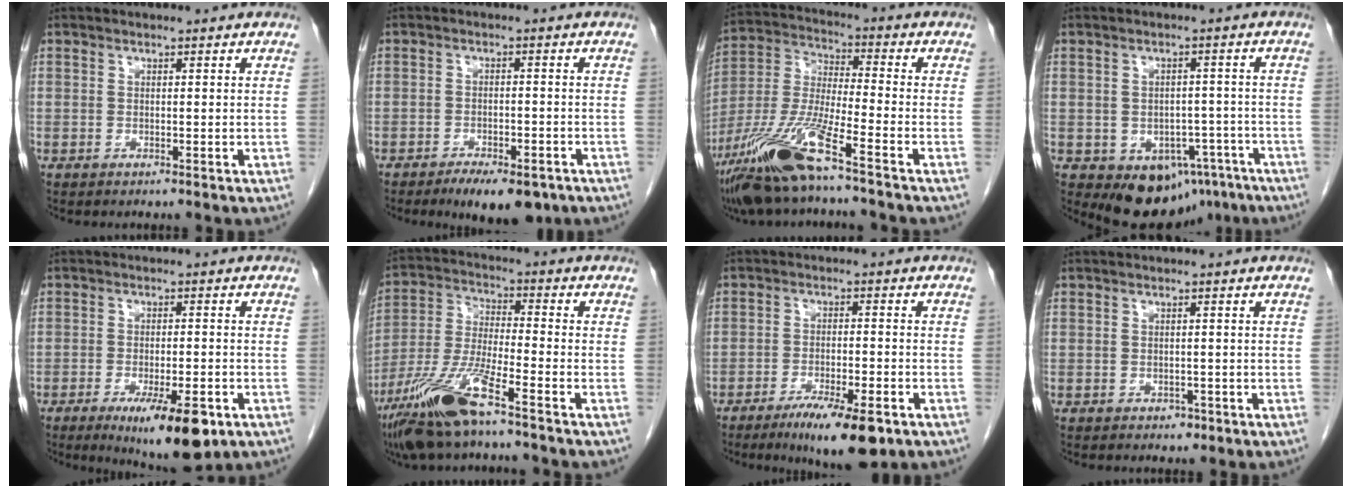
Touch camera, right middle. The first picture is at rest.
{"total": 8.3, "force": [-5.9, 3.1, 4.9], "torque": [-0.062, -0.003, -0.083]}
{"total": 14.0, "force": [-9.1, 0.6, 10.5], "torque": [-0.226, -0.025, -0.176]}
{"total": 10.6, "force": [-6.4, 6.9, 4.7], "torque": [-0.042, 0.020, -0.081]}
{"total": 10.5, "force": [-5.6, 2.3, 8.6], "torque": [-0.125, -0.018, -0.075]}
{"total": 12.2, "force": [-8.0, 0.8, 9.2], "torque": [-0.197, -0.027, -0.156]}
{"total": 9.6, "force": [-6.0, 1.6, 7.3], "torque": [-0.114, -0.017, -0.092]}
{"total": 1.1, "force": [-0.6, 0.8, 0.4], "torque": [-0.006, 0.002, -0.005]}